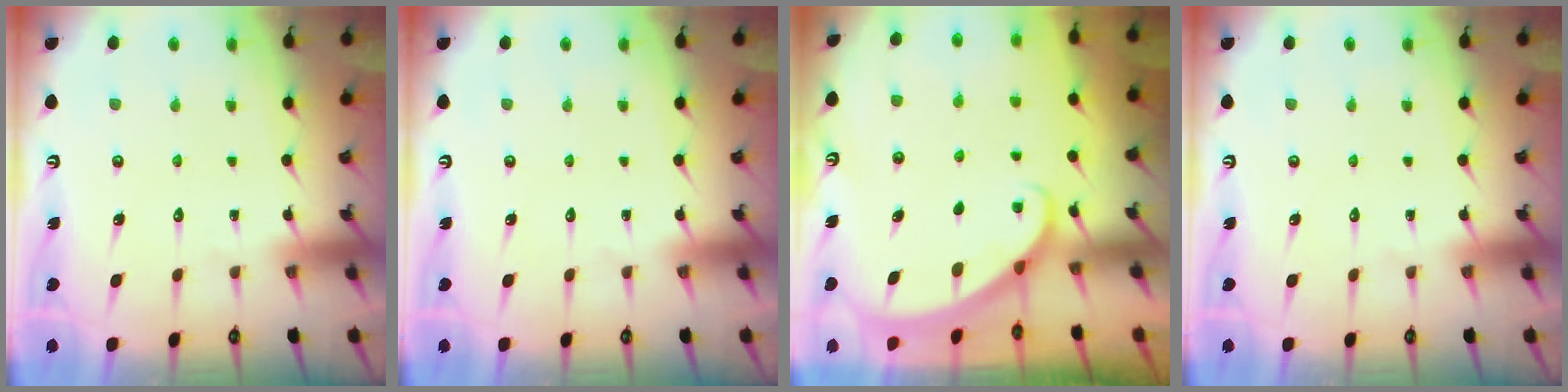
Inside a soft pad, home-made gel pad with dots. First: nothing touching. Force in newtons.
{"total": 0.0}
{"total": 1.4, "press": 1.4, "slide": 0.0}
{"total": 0.0}